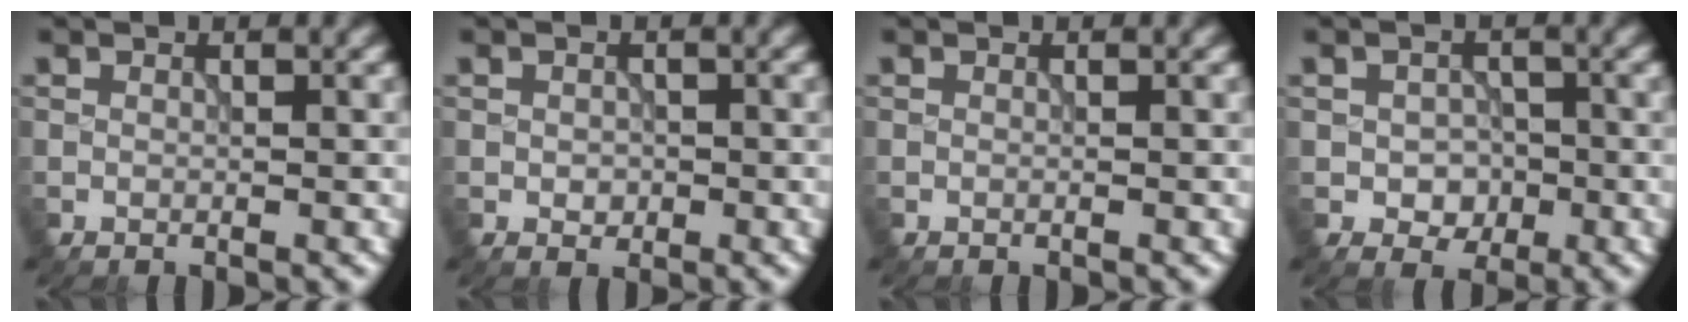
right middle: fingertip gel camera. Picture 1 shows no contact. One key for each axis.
{"total": 1.2, "fx": -0.1, "fy": 0.9, "fz": 0.7, "tx": -0.013, "ty": -0.003, "tz": -0.002}
{"total": 0.0}
{"total": 2.7, "fx": -0.5, "fy": 2.2, "fz": 1.5, "tx": -0.023, "ty": -0.004, "tz": -0.010}